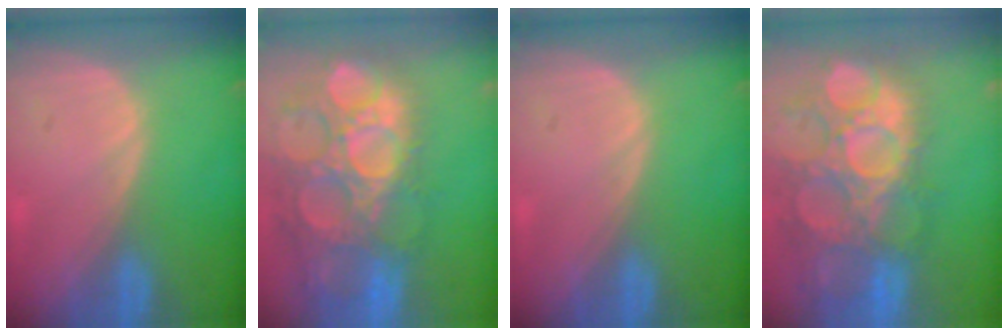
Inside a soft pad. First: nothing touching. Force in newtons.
{"total": 15.6, "press": 12.9, "slide": 8.8}
{"total": 0.0}
{"total": 15.1, "press": 12.6, "slide": 8.4}